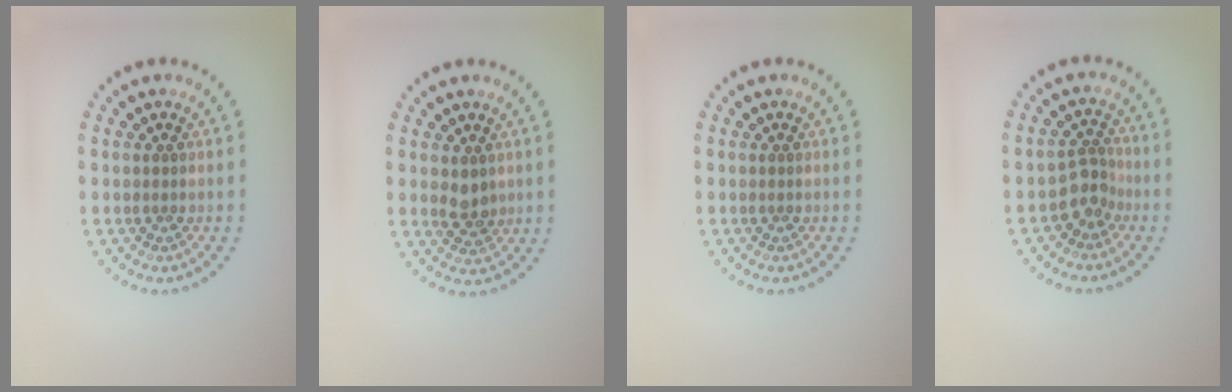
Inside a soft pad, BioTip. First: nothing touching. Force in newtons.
{"total": 2.2, "press": 2.1, "slide": 0.5}
{"total": 0.0}
{"total": 2.5, "press": 1.9, "slide": 1.6}